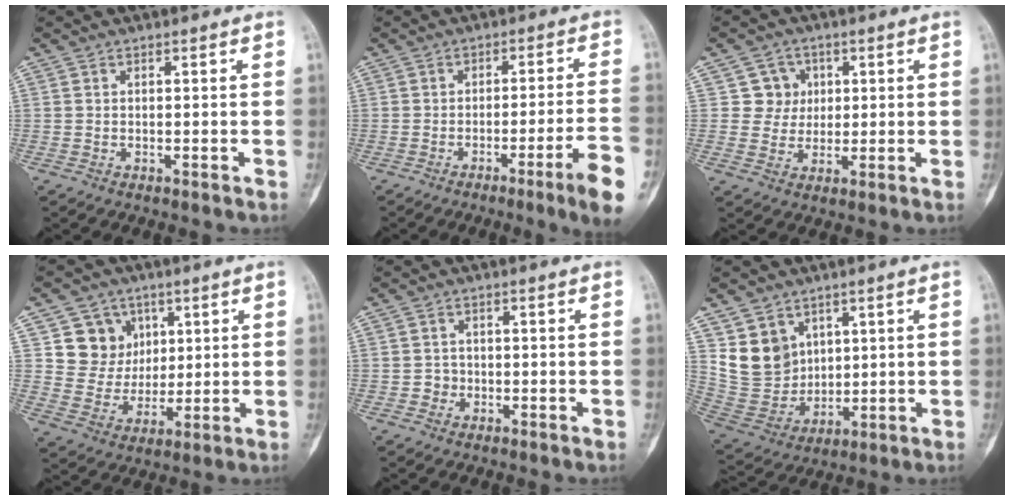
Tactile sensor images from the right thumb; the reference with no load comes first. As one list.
[{"total": 10.4, "force": [-5.2, -0.2, 8.9], "torque": [-0.124, 0.012, -0.075]}, {"total": 5.5, "force": [1.4, 5.3, 0.6], "torque": [0.030, 0.003, 0.017]}, {"total": 10.2, "force": [4.0, 9.1, 2.3], "torque": [0.007, -0.015, 0.076]}, {"total": 1.9, "force": [-0.6, 1.8, 0.4], "torque": [0.009, 0.009, -0.013]}, {"total": 10.9, "force": [4.9, 8.9, 4.0], "torque": [-0.049, -0.027, 0.116]}]